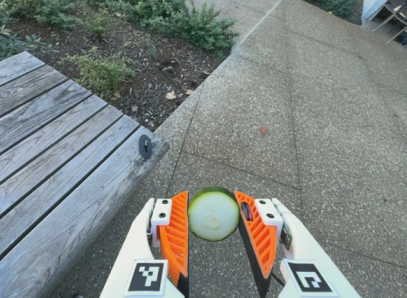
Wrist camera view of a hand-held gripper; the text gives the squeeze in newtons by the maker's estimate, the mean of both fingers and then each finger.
{"total": 7.6, "left": 7.7, "right": 7.5}